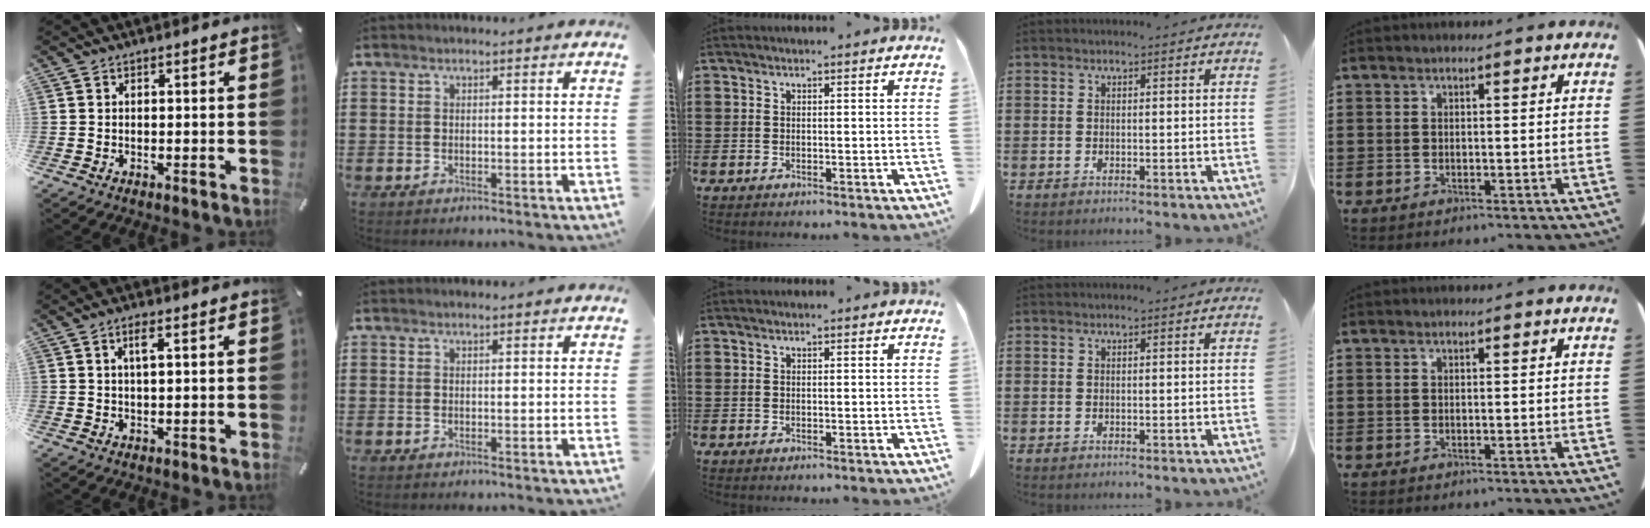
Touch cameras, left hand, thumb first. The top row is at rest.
{"thumb": {"total": 3.1, "force": [1.2, 0.7, 2.8], "torque": [-0.059, 0.005, 0.017]}}